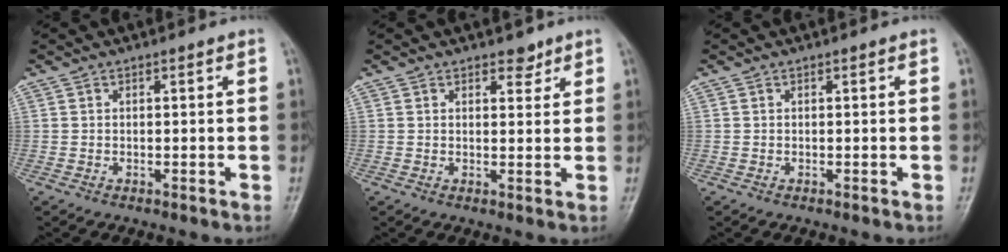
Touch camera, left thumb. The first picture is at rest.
{"total": 2.7, "force": [2.0, 1.4, 1.2], "torque": [0.002, -0.011, 0.027]}
{"total": 0.0}